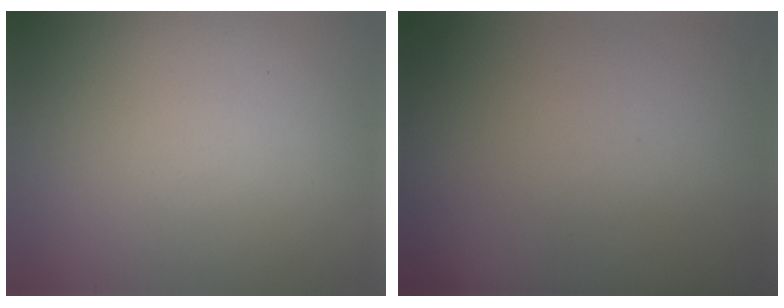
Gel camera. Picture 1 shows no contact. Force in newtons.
{"total": 0.0}